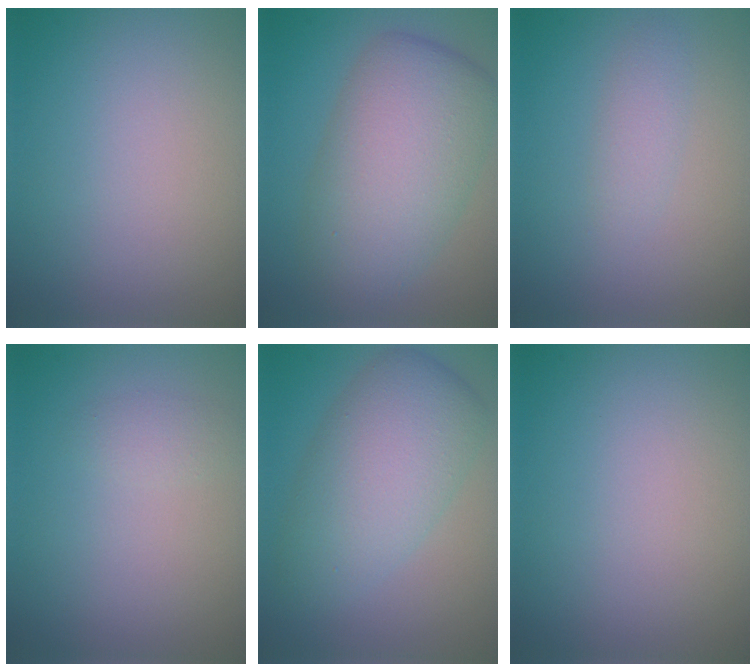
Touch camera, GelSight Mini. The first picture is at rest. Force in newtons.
{"total": 9.0, "press": 9.0, "slide": 0.1}
{"total": 1.4, "press": 1.4, "slide": 0.0}
{"total": 1.0, "press": 1.0, "slide": 0.1}
{"total": 6.8, "press": 6.8, "slide": 0.2}
{"total": 0.0}